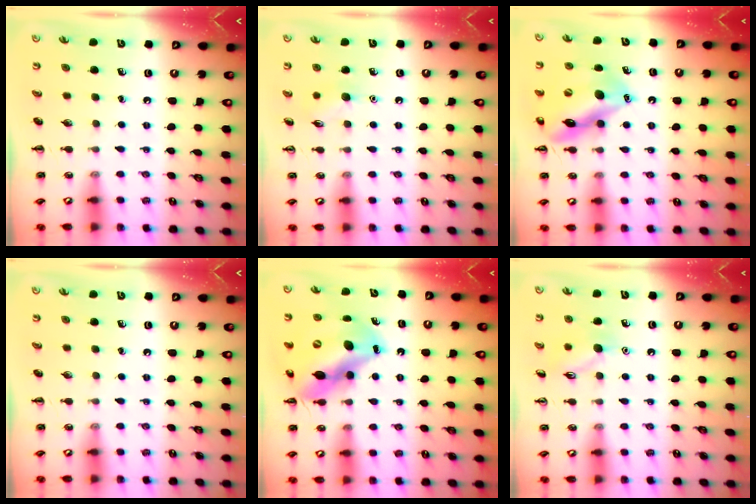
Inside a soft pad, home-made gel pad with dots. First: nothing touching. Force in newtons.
{"total": 5.8, "press": 5.8, "slide": 0.8}
{"total": 15.8, "press": 15.7, "slide": 2.1}
{"total": 0.0}
{"total": 14.5, "press": 14.0, "slide": 4.0}
{"total": 8.7, "press": 8.7, "slide": 0.6}